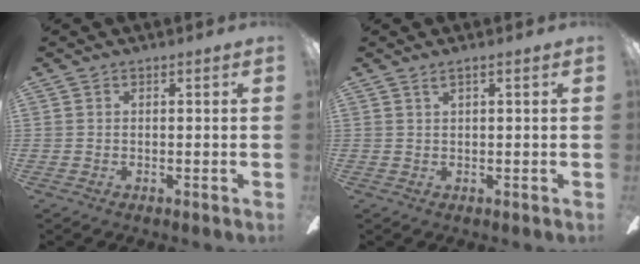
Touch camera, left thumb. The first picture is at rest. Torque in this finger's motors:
{"motor_torque": [0.18, 0.09, -0.06, -0.02, -0.01]}